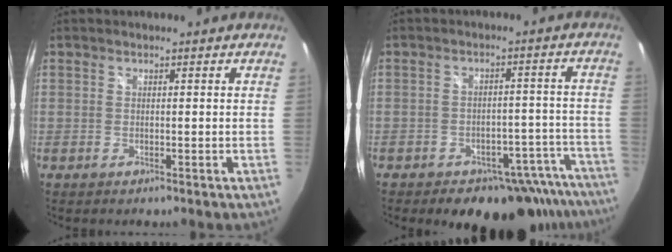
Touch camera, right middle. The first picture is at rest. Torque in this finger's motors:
{"motor_torque": [1.07, -1.07, 0.22, 0.07]}